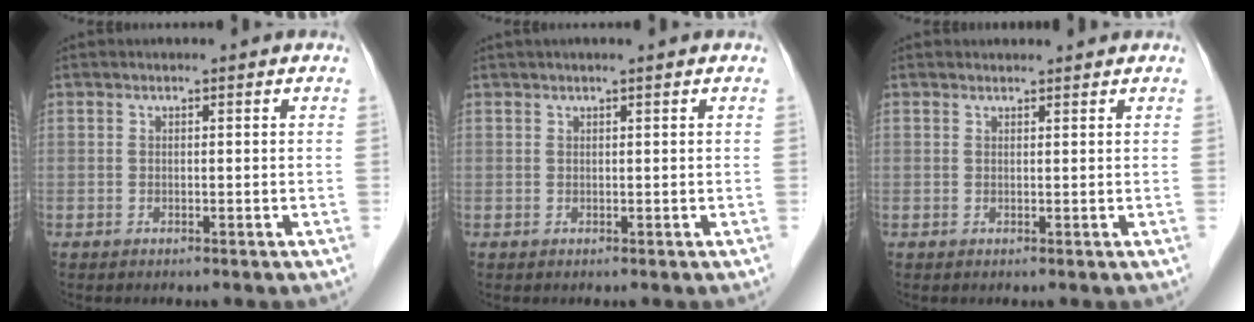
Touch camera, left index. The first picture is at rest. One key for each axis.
{"total": 1.7, "fx": 1.3, "fy": -0.2, "fz": 1.1, "tx": -0.016, "ty": 0.014, "tz": 0.024}
{"total": 1.5, "fx": 1.4, "fy": 0.2, "fz": 0.1, "tx": -0.011, "ty": 0.007, "tz": 0.023}